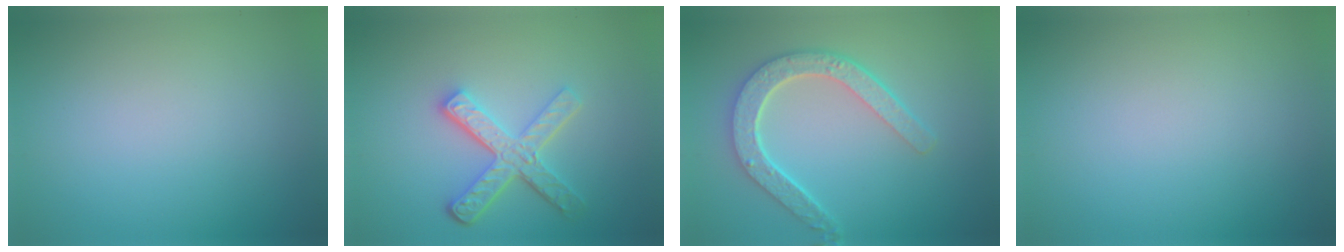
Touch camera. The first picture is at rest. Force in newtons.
{"total": 4.8, "press": 3.6, "slide": 3.2}
{"total": 5.1, "press": 4.0, "slide": 3.2}
{"total": 0.0}